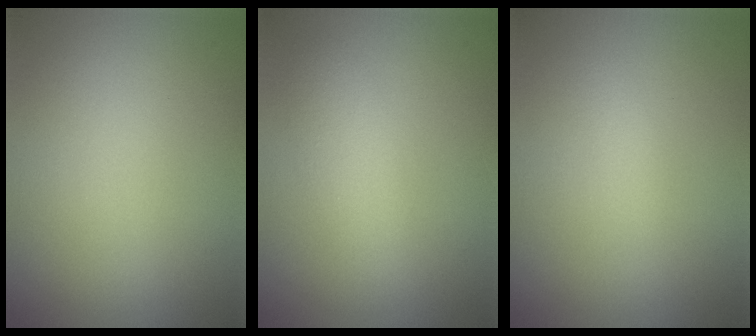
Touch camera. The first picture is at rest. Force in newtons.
{"total": 2.4, "press": 2.4, "slide": 0.0}
{"total": 0.8, "press": 0.8, "slide": 0.1}